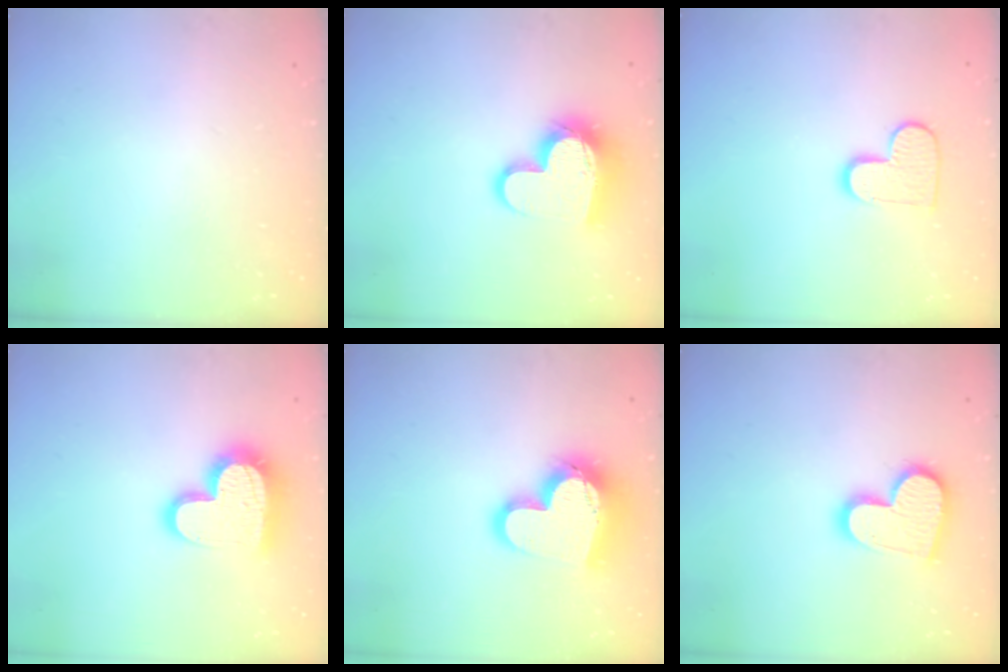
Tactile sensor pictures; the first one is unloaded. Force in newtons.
{"total": 15.8, "press": 15.8, "slide": 1.2}
{"total": 9.8, "press": 9.8, "slide": 0.6}
{"total": 17.2, "press": 17.2, "slide": 1.2}
{"total": 17.4, "press": 17.4, "slide": 1.3}
{"total": 14.9, "press": 14.8, "slide": 1.1}